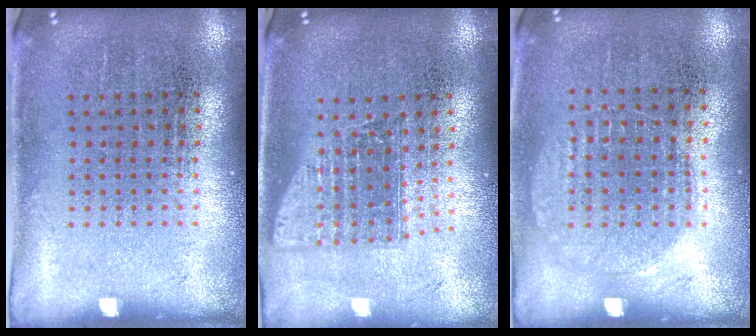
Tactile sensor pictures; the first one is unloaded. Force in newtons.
{"total": 1.6, "press": 1.2, "slide": 1.0}
{"total": 0.9, "press": 0.9, "slide": 0.3}